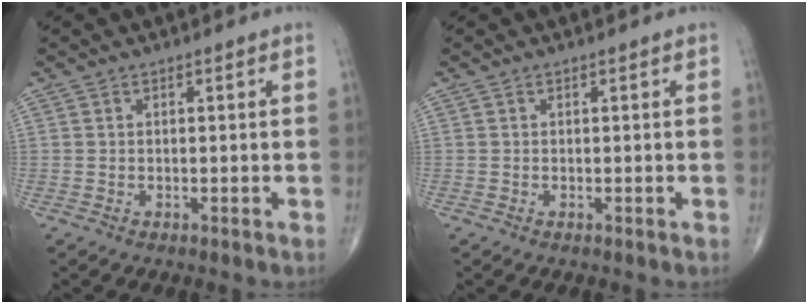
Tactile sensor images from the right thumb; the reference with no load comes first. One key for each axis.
{"total": 0.0}